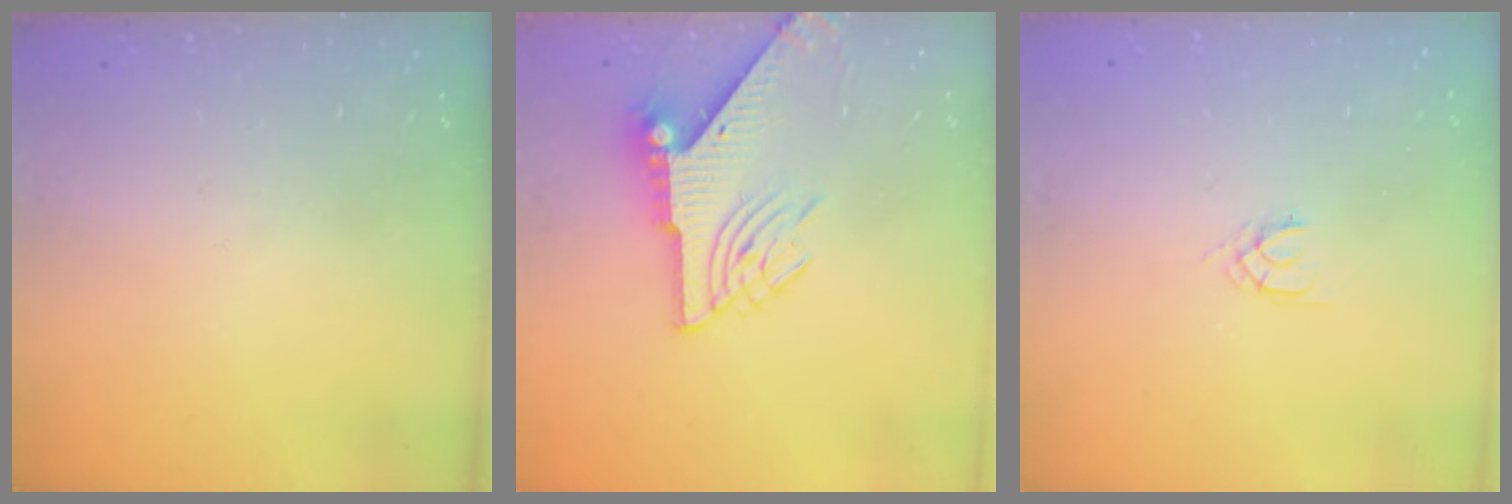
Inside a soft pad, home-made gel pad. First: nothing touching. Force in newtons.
{"total": 7.4, "press": 7.3, "slide": 0.9}
{"total": 1.3, "press": 1.2, "slide": 0.3}